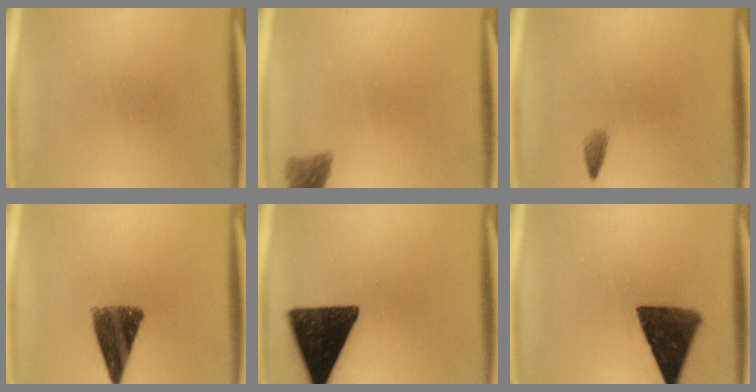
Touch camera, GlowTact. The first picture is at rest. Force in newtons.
{"total": 2.8}
{"total": 1.0}
{"total": 9.6}
{"total": 15.2}
{"total": 11.9}